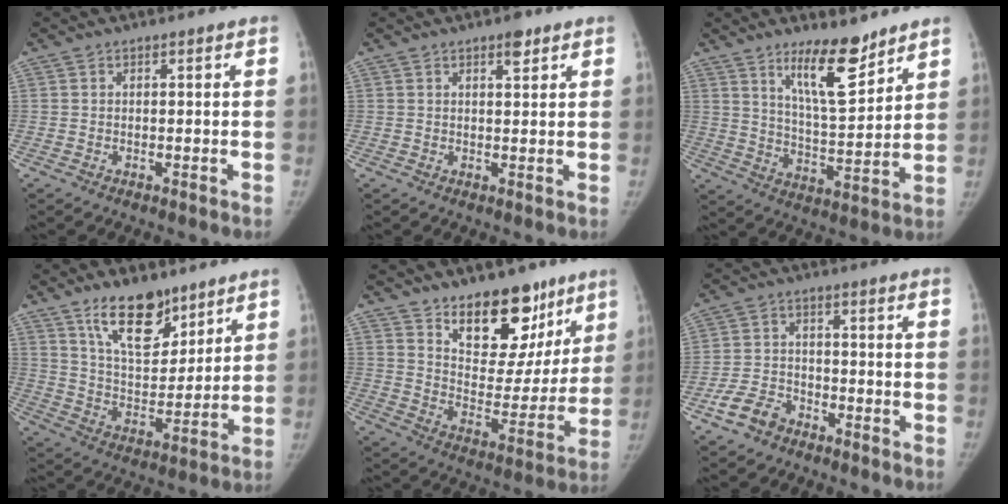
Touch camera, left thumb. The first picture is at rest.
{"total": 2.7, "force": [1.7, 1.1, 1.7], "torque": [-0.016, -0.009, 0.025]}
{"total": 11.7, "force": [8.3, 3.1, 7.6], "torque": [-0.107, -0.073, 0.149]}
{"total": 14.1, "force": [9.6, 6.7, 7.8], "torque": [-0.093, -0.068, 0.174]}
{"total": 18.3, "force": [12.1, 9.9, 9.5], "torque": [-0.070, -0.080, 0.188]}
{"total": 6.2, "force": [-4.1, 4.0, 2.4], "torque": [-0.043, 0.024, -0.077]}